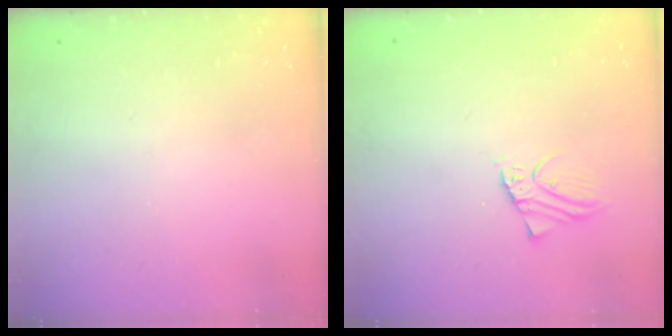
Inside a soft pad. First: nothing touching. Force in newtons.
{"total": 2.1, "press": 2.1, "slide": 0.1}